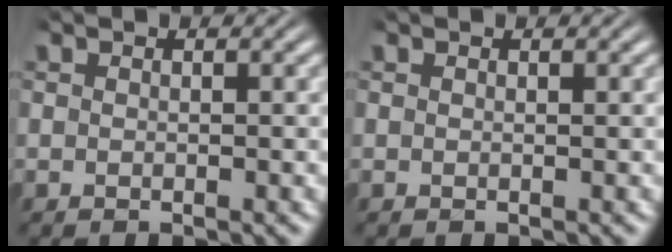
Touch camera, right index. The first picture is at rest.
{"total": 0.0}